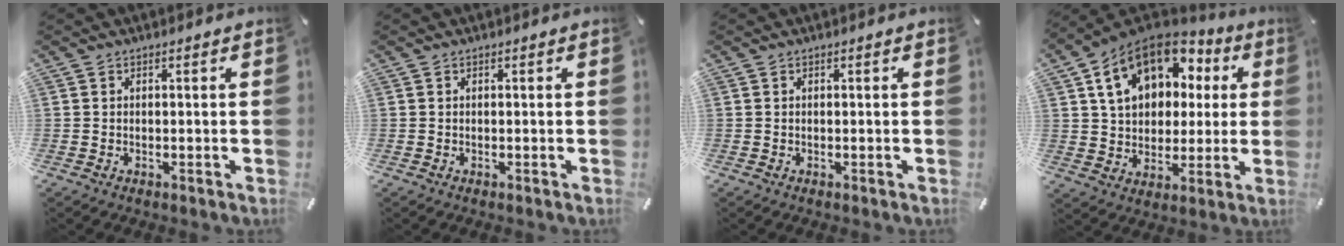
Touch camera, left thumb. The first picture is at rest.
{"total": 0.0}
{"total": 0.0}
{"total": 16.4, "force": [7.0, 11.9, 8.9], "torque": [-0.164, -0.016, 0.129]}